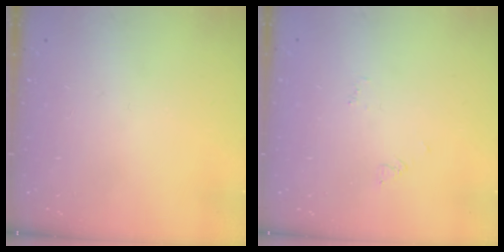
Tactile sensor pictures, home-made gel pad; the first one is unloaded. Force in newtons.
{"total": 2.7, "press": 2.7, "slide": 0.2}